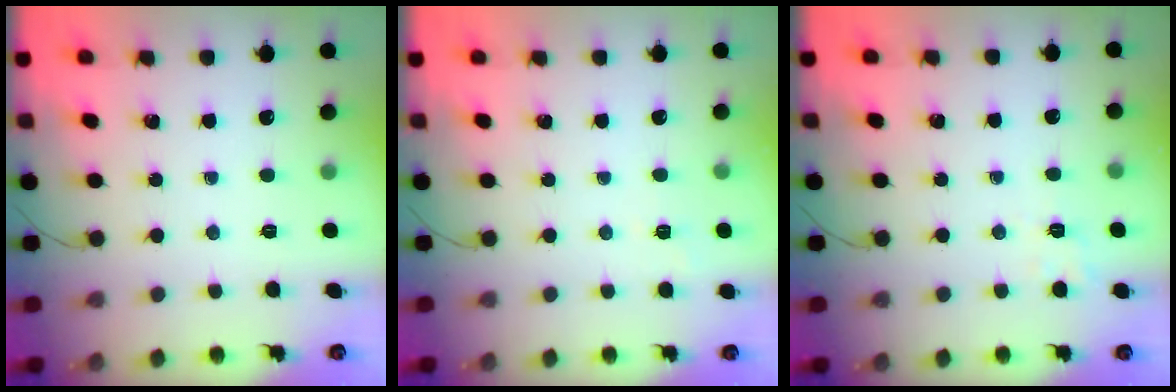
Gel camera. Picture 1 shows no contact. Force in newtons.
{"total": 2.7, "press": 2.2, "slide": 1.5}
{"total": 3.9, "press": 3.3, "slide": 2.1}